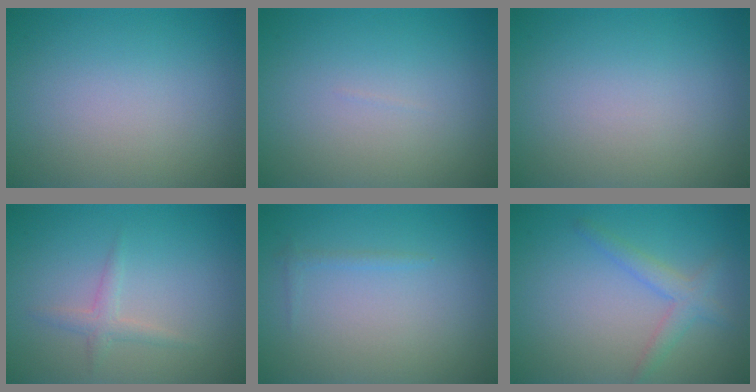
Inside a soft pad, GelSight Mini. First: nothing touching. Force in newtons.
{"total": 0.0}
{"total": 0.0}
{"total": 1.3, "press": 1.3, "slide": 0.1}
{"total": 0.6, "press": 0.6, "slide": 0.1}
{"total": 2.2, "press": 2.2, "slide": 0.1}